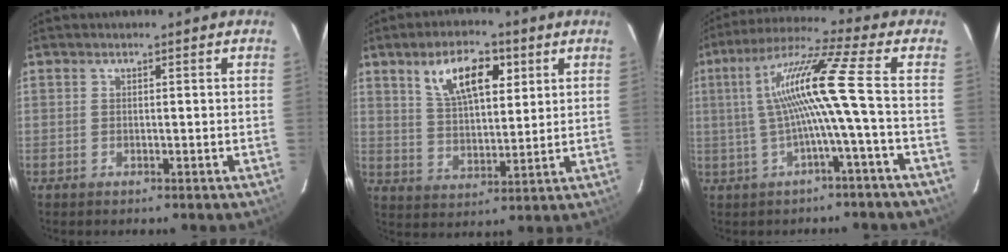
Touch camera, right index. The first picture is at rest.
{"total": 10.9, "force": [5.2, 4.7, 8.3], "torque": [-0.147, 0.018, 0.097]}
{"total": 11.5, "force": [-0.8, -2.1, 11.3], "torque": [-0.209, 0.011, -0.007]}